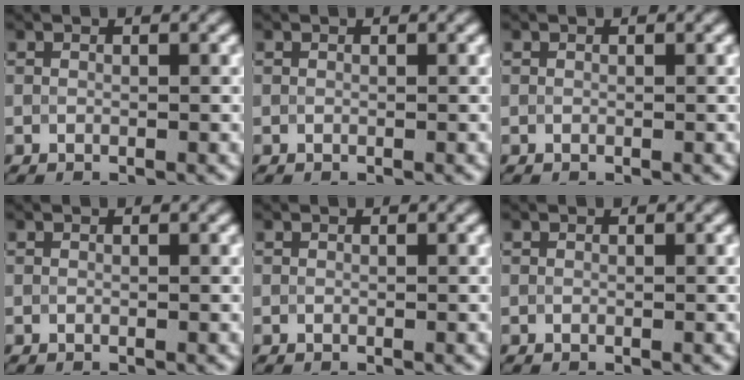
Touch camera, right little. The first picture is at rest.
{"total": 0.0}
{"total": 0.0}
{"total": 0.0}
{"total": 0.0}
{"total": 0.0}